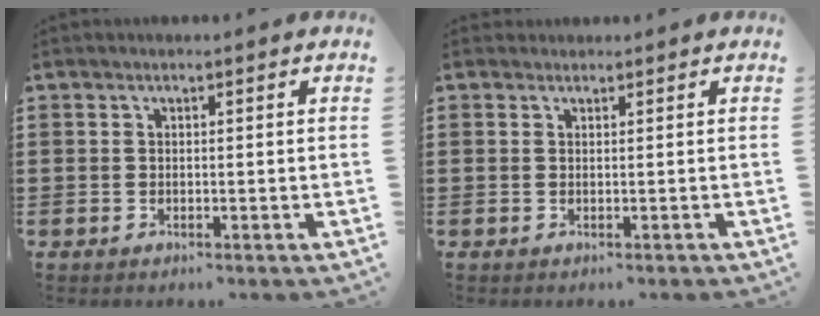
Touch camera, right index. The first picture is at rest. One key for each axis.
{"total": 0.8, "fx": 0.6, "fy": 0.5, "fz": -0.2, "tx": 0.003, "ty": 0.004, "tz": 0.012}